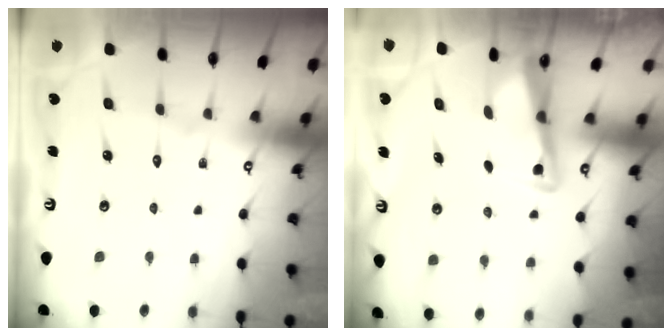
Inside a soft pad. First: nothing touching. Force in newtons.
{"total": 3.4, "press": 3.4, "slide": 0.3}